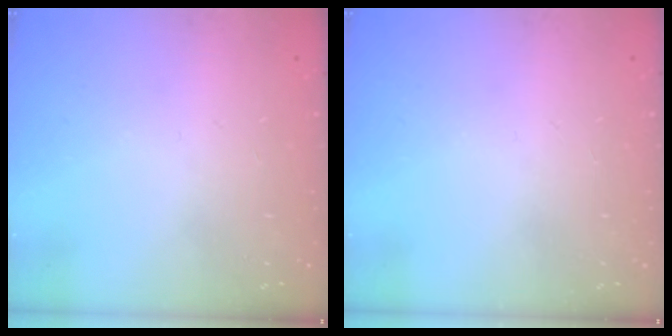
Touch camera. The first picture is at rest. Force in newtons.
{"total": 0.0}